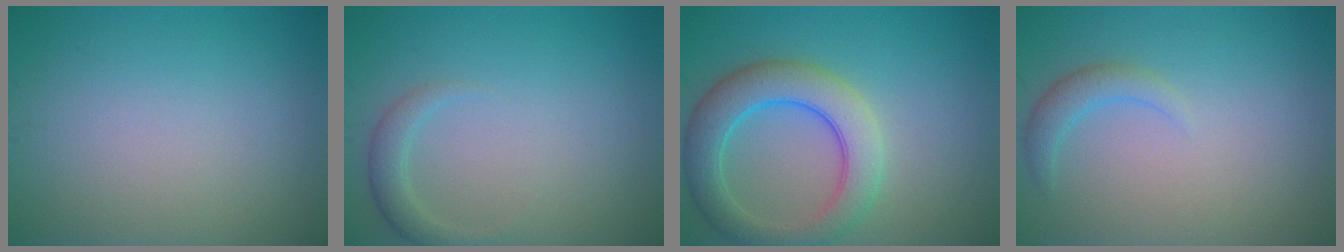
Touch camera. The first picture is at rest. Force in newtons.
{"total": 1.9, "press": 1.9, "slide": 0.1}
{"total": 6.3, "press": 6.3, "slide": 0.4}
{"total": 1.9, "press": 1.9, "slide": 0.2}